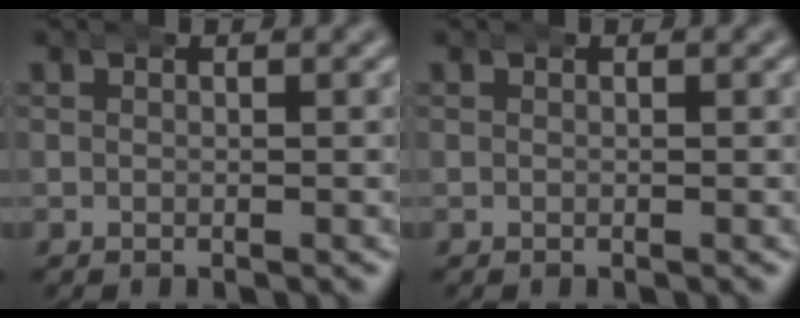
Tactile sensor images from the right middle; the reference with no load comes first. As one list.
[{"total": 0.0}]